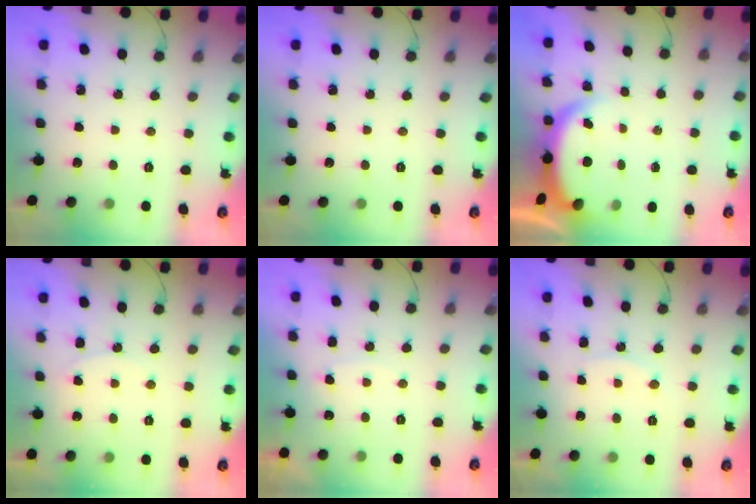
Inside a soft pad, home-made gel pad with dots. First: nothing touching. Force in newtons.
{"total": 0.0}
{"total": 4.0, "press": 4.0, "slide": 0.1}
{"total": 4.2, "press": 4.2, "slide": 0.4}
{"total": 4.7, "press": 4.7, "slide": 0.4}
{"total": 6.3, "press": 6.3, "slide": 0.3}